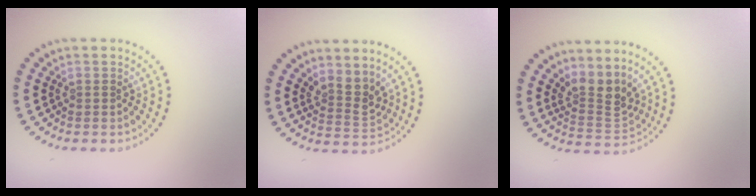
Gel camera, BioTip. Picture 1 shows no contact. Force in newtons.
{"total": 2.6, "press": 2.0, "slide": 1.7}
{"total": 3.5, "press": 2.4, "slide": 2.6}